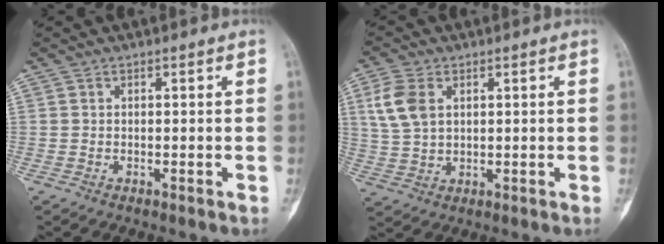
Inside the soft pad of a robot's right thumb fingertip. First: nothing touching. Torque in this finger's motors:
{"motor_torque": [-0.37, 0.19, 0.83, 0.20, 0.15]}